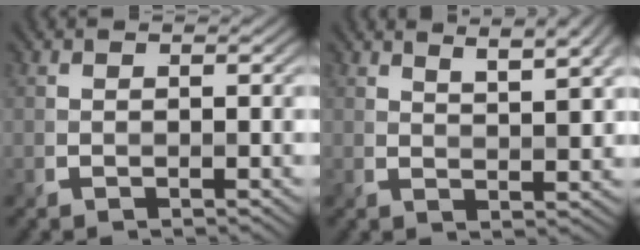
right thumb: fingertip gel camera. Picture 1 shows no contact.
{"total": 5.4, "force": [3.5, 1.0, 3.9], "torque": [-0.066, 0.007, 0.060]}